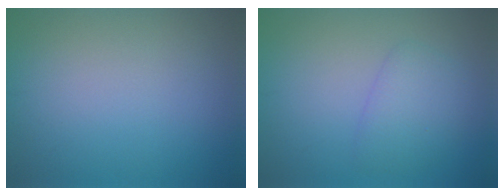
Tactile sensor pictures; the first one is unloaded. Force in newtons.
{"total": 2.6, "press": 2.6, "slide": 0.1}